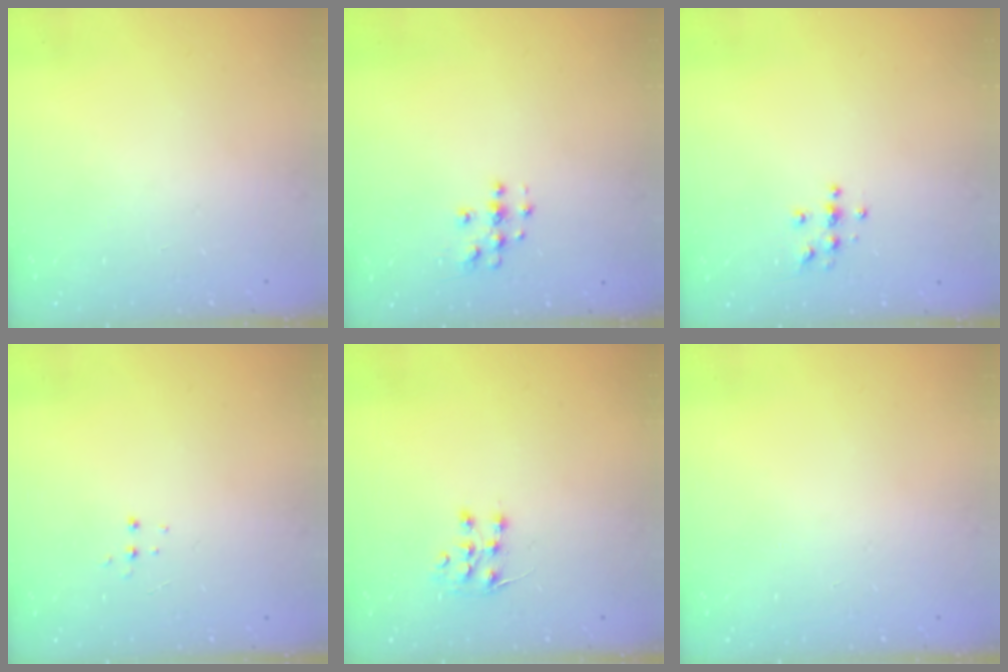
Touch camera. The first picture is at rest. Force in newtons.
{"total": 3.8, "press": 3.8, "slide": 0.2}
{"total": 3.7, "press": 3.7, "slide": 0.4}
{"total": 3.8, "press": 3.8, "slide": 0.3}
{"total": 6.7, "press": 6.5, "slide": 1.4}
{"total": 0.0}